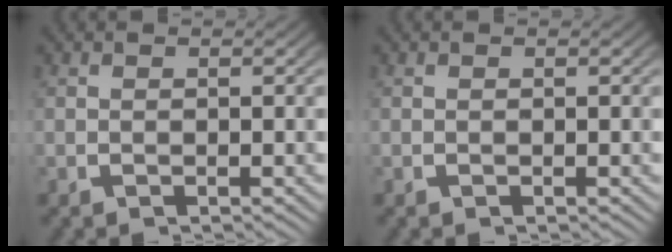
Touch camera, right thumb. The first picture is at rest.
{"total": 0.0}